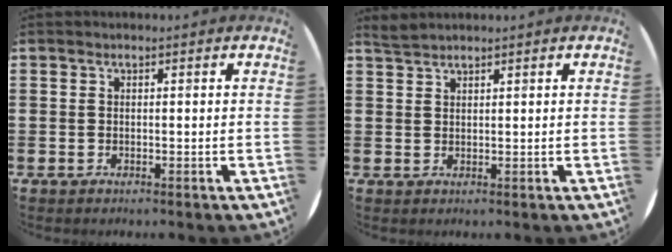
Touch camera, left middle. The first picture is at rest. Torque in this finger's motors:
{"motor_torque": [0.22, -0.20, -0.04, -0.01]}